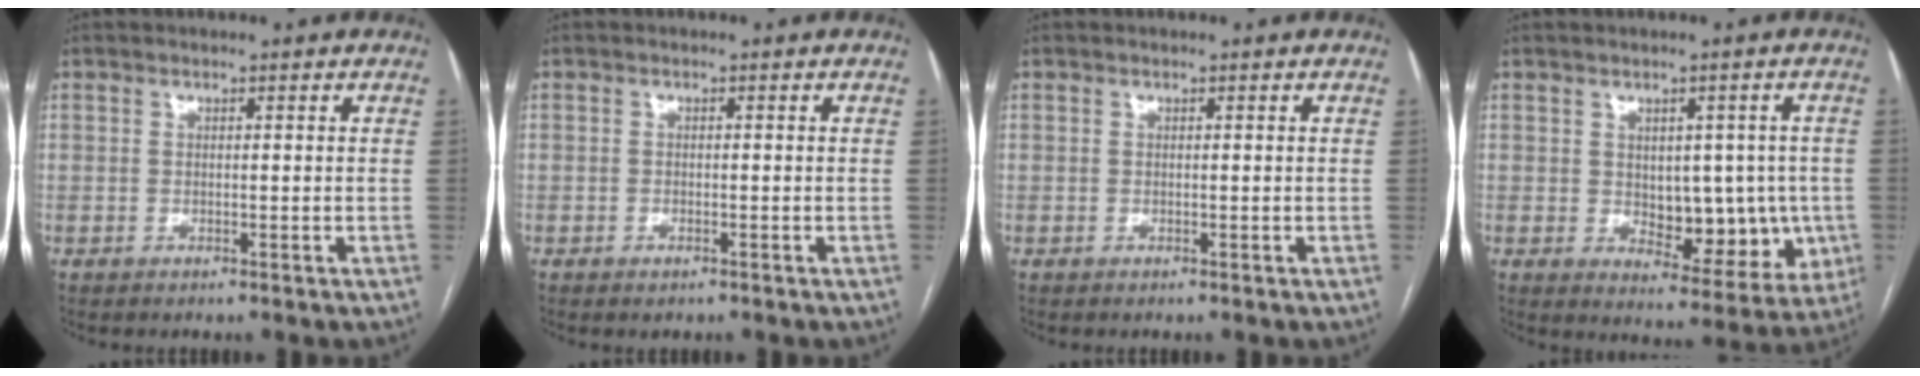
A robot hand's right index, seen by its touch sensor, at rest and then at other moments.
{"total": 0.8, "force": [-0.5, 0.3, 0.4], "torque": [-0.009, -0.001, -0.005]}
{"total": 0.0}
{"total": 10.1, "force": [-0.5, 5.9, 8.2], "torque": [-0.086, 0.006, 0.012]}